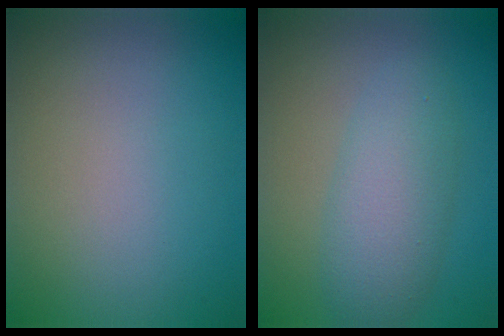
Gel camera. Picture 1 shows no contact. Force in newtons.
{"total": 4.4, "press": 4.4, "slide": 0.3}